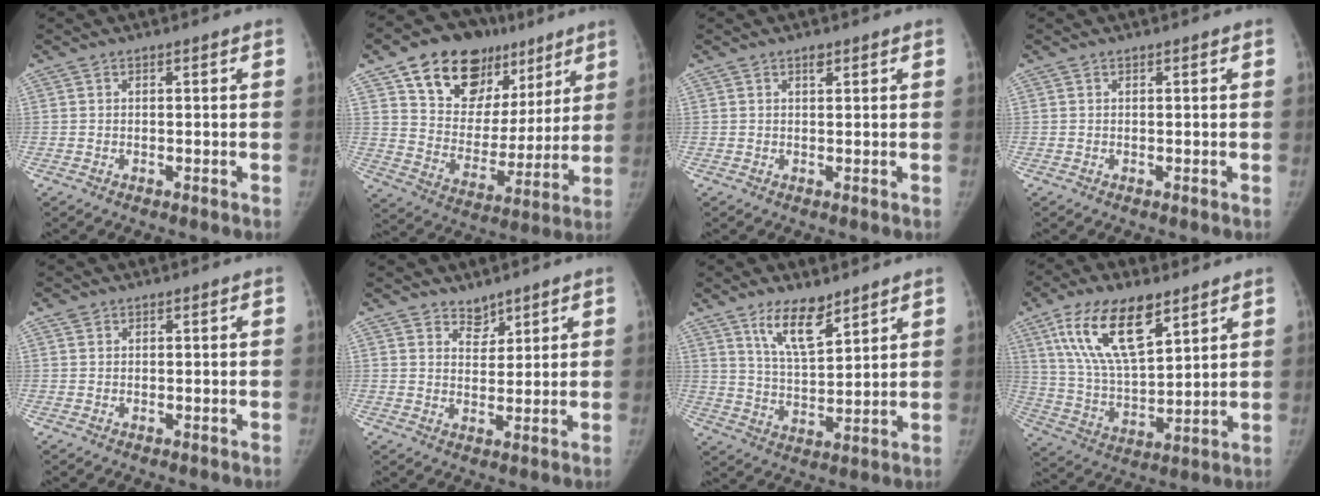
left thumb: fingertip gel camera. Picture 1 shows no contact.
{"total": 22.5, "force": [12.9, 14.5, 11.5], "torque": [-0.131, -0.025, 0.216]}
{"total": 1.2, "force": [0.8, 0.6, 0.7], "torque": [-0.004, -0.003, 0.012]}
{"total": 0.0}
{"total": 0.9, "force": [0.6, 0.7, 0.2], "torque": [0.003, 0.000, 0.008]}
{"total": 3.5, "force": [2.8, 2.0, 0.3], "torque": [0.021, -0.022, 0.047]}
{"total": 9.1, "force": [6.3, 3.2, 5.7], "torque": [-0.080, -0.047, 0.119]}
{"total": 17.4, "force": [9.4, 7.4, 12.6], "torque": [-0.206, -0.034, 0.182]}